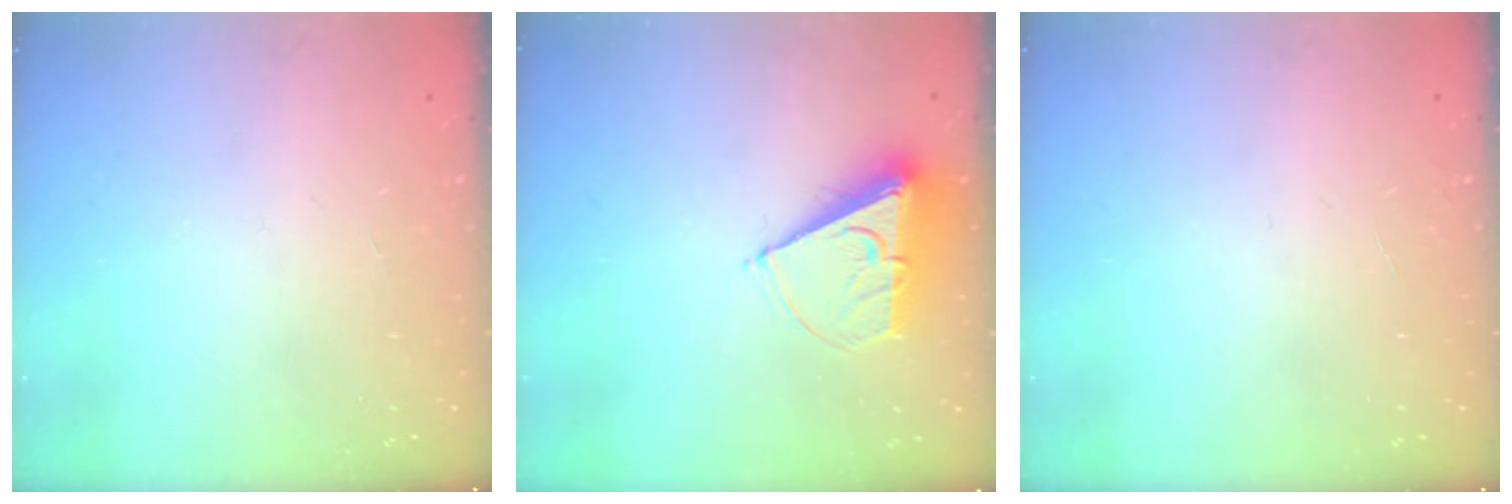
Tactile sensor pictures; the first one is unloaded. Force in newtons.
{"total": 8.4, "press": 8.4, "slide": 0.5}
{"total": 0.0}